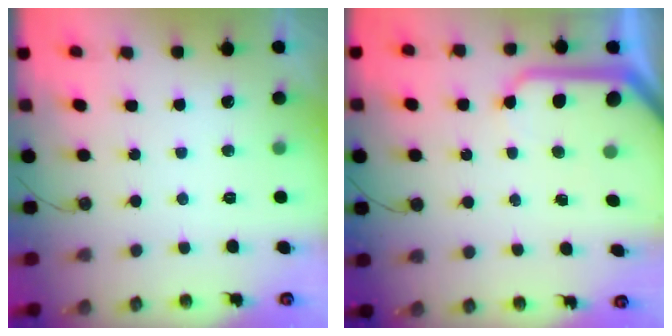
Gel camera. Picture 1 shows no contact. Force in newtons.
{"total": 11.4, "press": 11.3, "slide": 1.1}